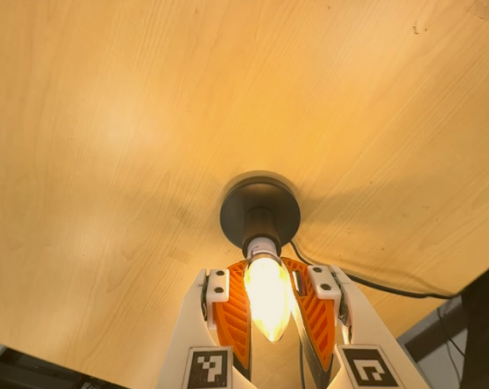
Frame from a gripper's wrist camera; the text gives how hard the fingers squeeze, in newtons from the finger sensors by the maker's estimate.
{"total": 26.0, "left": 24.3, "right": 27.6}